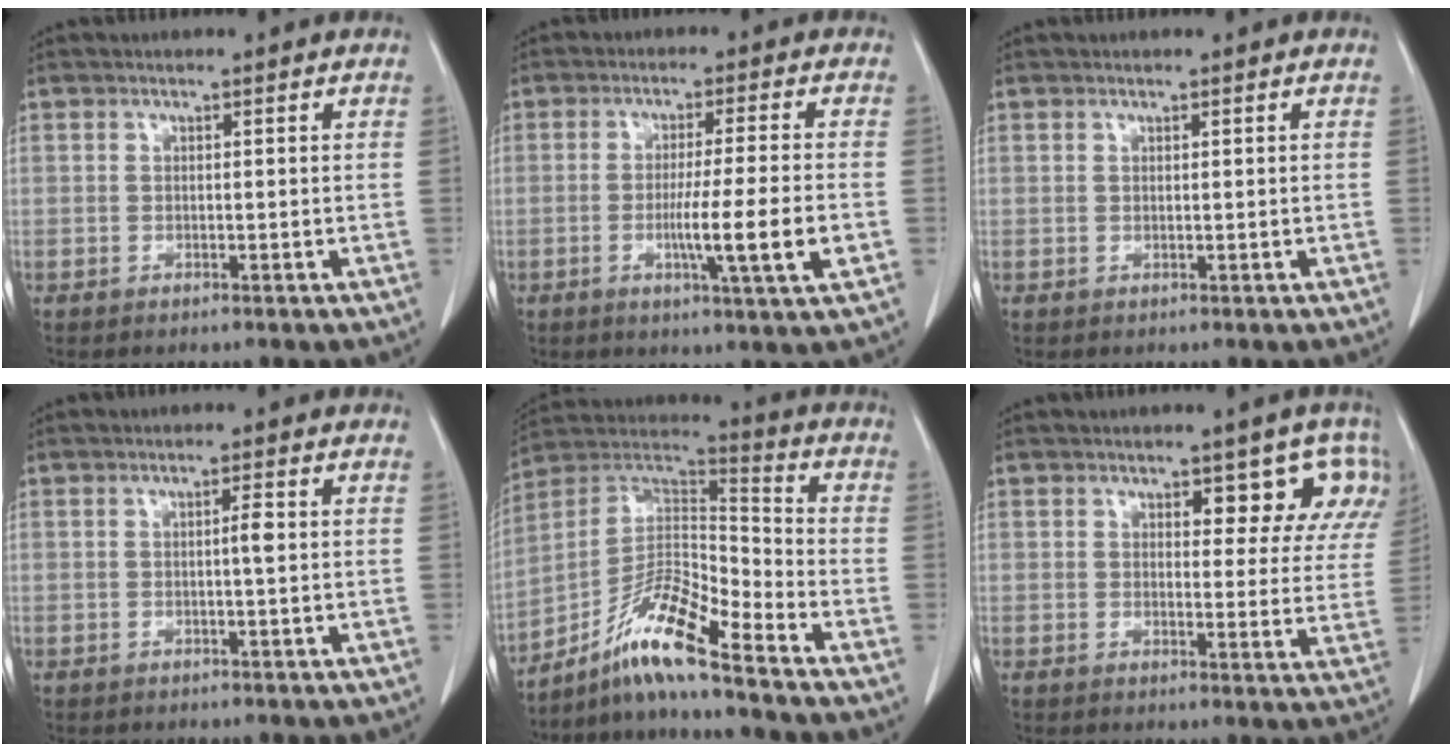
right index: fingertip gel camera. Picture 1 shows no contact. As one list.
[{"total": 9.3, "force": [-2.3, -0.9, 9.0], "torque": [-0.149, -0.019, -0.039]}, {"total": 0.0}, {"total": 1.6, "force": [0.0, 0.0, 1.6], "torque": [-0.027, 0.001, 0.000]}, {"total": 12.5, "force": [-8.8, 0.7, 8.8], "torque": [-0.164, 0.019, -0.162]}, {"total": 7.7, "force": [4.8, 3.7, 4.6], "torque": [-0.030, 0.000, 0.047]}]